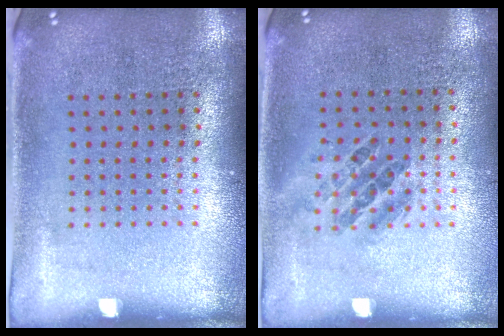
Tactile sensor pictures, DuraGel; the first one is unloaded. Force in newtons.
{"total": 0.9, "press": 0.7, "slide": 0.5}